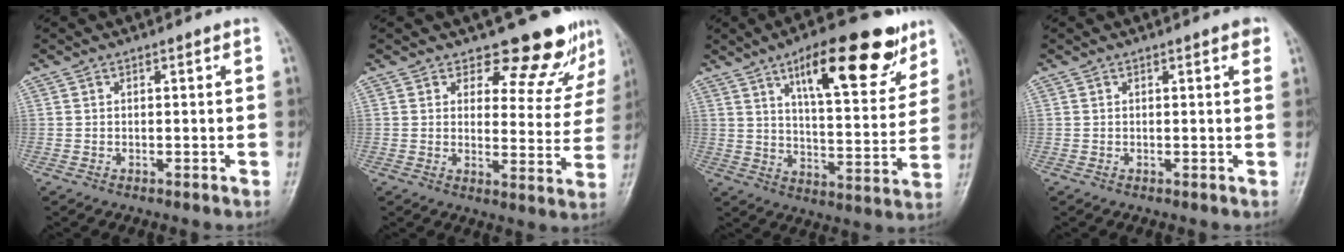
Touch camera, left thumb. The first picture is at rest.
{"total": 10.7, "force": [9.4, 4.3, 2.7], "torque": [0.009, -0.079, 0.105]}
{"total": 19.9, "force": [11.5, 6.9, 14.7], "torque": [-0.173, -0.046, 0.176]}
{"total": 1.6, "force": [0.9, 0.5, 1.3], "torque": [-0.015, -0.001, 0.008]}